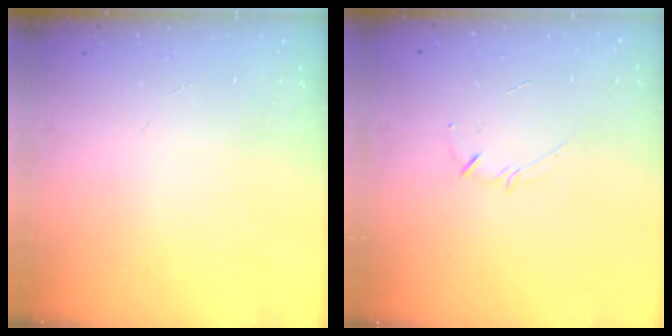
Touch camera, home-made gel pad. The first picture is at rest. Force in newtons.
{"total": 3.2, "press": 3.2, "slide": 0.7}